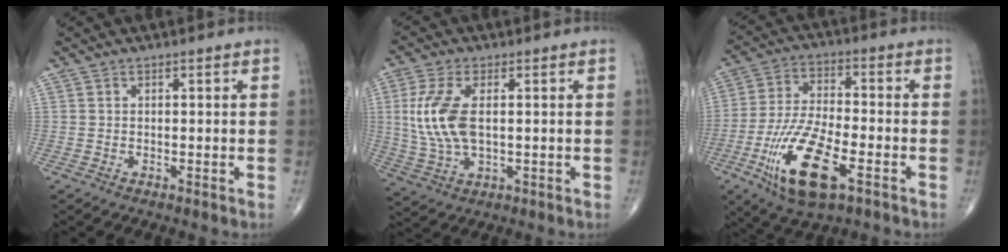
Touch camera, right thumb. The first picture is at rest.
{"total": 10.9, "force": [1.3, 5.5, 9.3], "torque": [-0.213, -0.003, 0.031]}
{"total": 16.6, "force": [-6.9, 6.3, 13.7], "torque": [-0.272, 0.013, -0.120]}